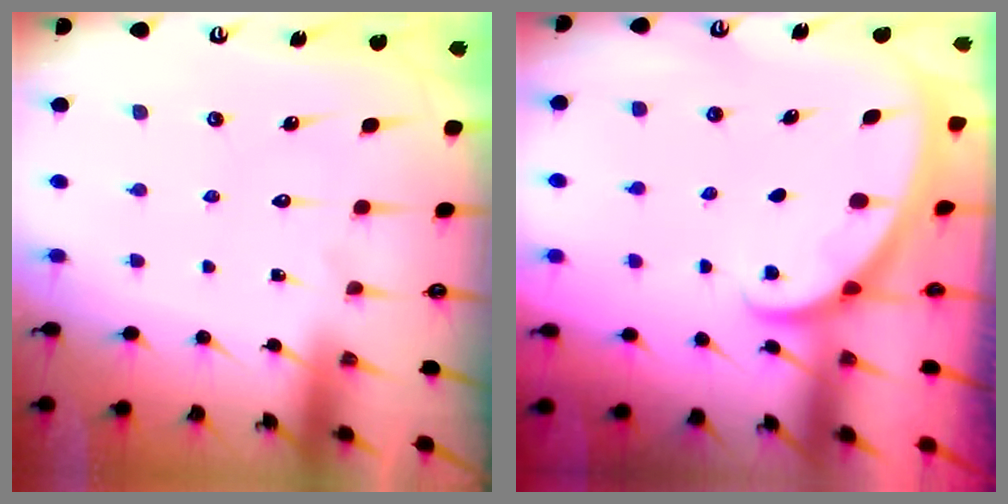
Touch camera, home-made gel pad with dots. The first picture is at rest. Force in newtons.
{"total": 1.5, "press": 1.5, "slide": 0.1}